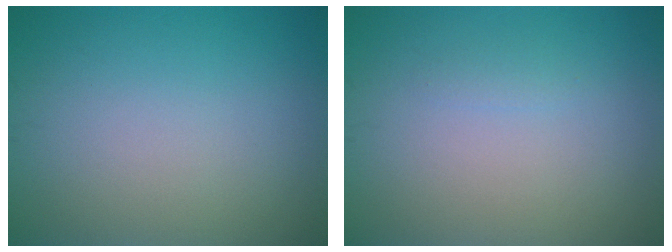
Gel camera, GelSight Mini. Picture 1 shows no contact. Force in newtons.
{"total": 0.6, "press": 0.6, "slide": 0.0}